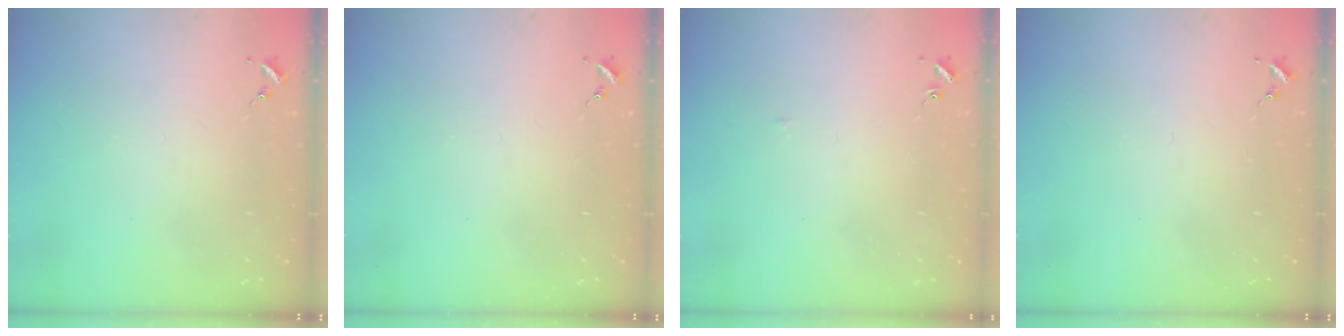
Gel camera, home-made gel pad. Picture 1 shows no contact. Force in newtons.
{"total": 0.0}
{"total": 1.4, "press": 1.3, "slide": 0.3}
{"total": 0.0}